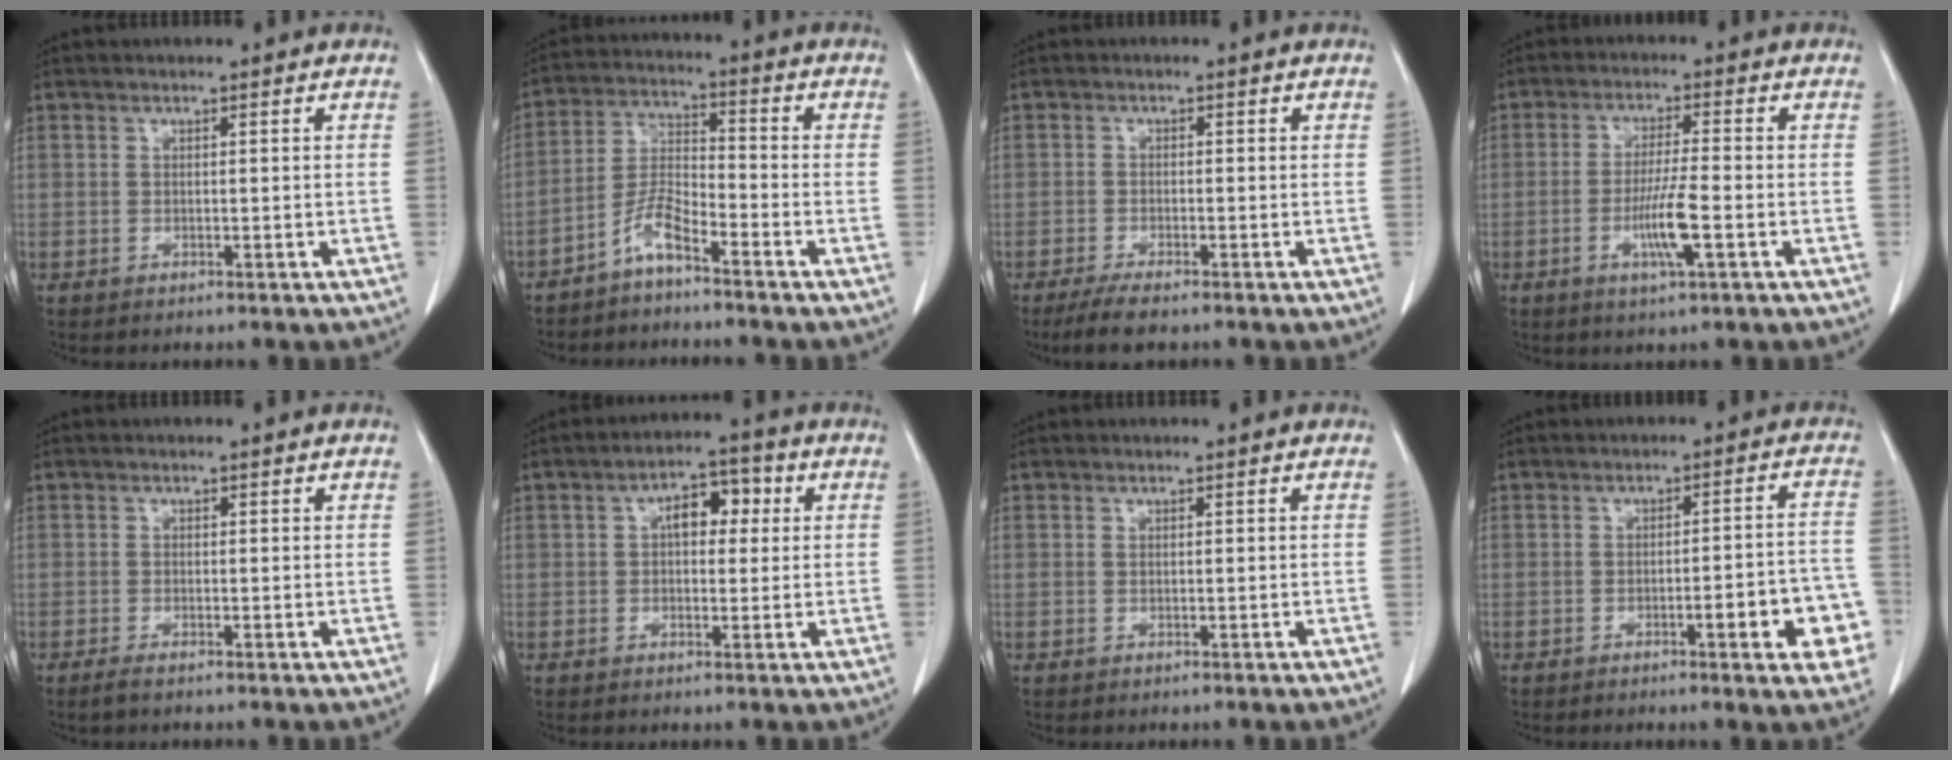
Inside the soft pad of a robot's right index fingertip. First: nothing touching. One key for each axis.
{"total": 5.3, "fx": -4.1, "fy": 0.8, "fz": 3.3, "tx": -0.074, "ty": -0.001, "tz": -0.085}
{"total": 3.4, "fx": -2.6, "fy": 0.9, "fz": 2.0, "tx": -0.046, "ty": -0.006, "tz": -0.045}
{"total": 6.4, "fx": -2.2, "fy": 0.0, "fz": 6.0, "tx": -0.113, "ty": -0.010, "tz": -0.041}
{"total": 0.9, "fx": -0.5, "fy": 0.2, "fz": 0.6, "tx": -0.013, "ty": -0.002, "tz": -0.011}
{"total": 5.8, "fx": 1.3, "fy": 3.1, "fz": 4.8, "tx": -0.076, "ty": 0.025, "tz": 0.016}
{"total": 0.0}
{"total": 8.9, "fx": -3.6, "fy": 1.6, "fz": 8.0, "tx": -0.086, "ty": 0.017, "tz": -0.042}